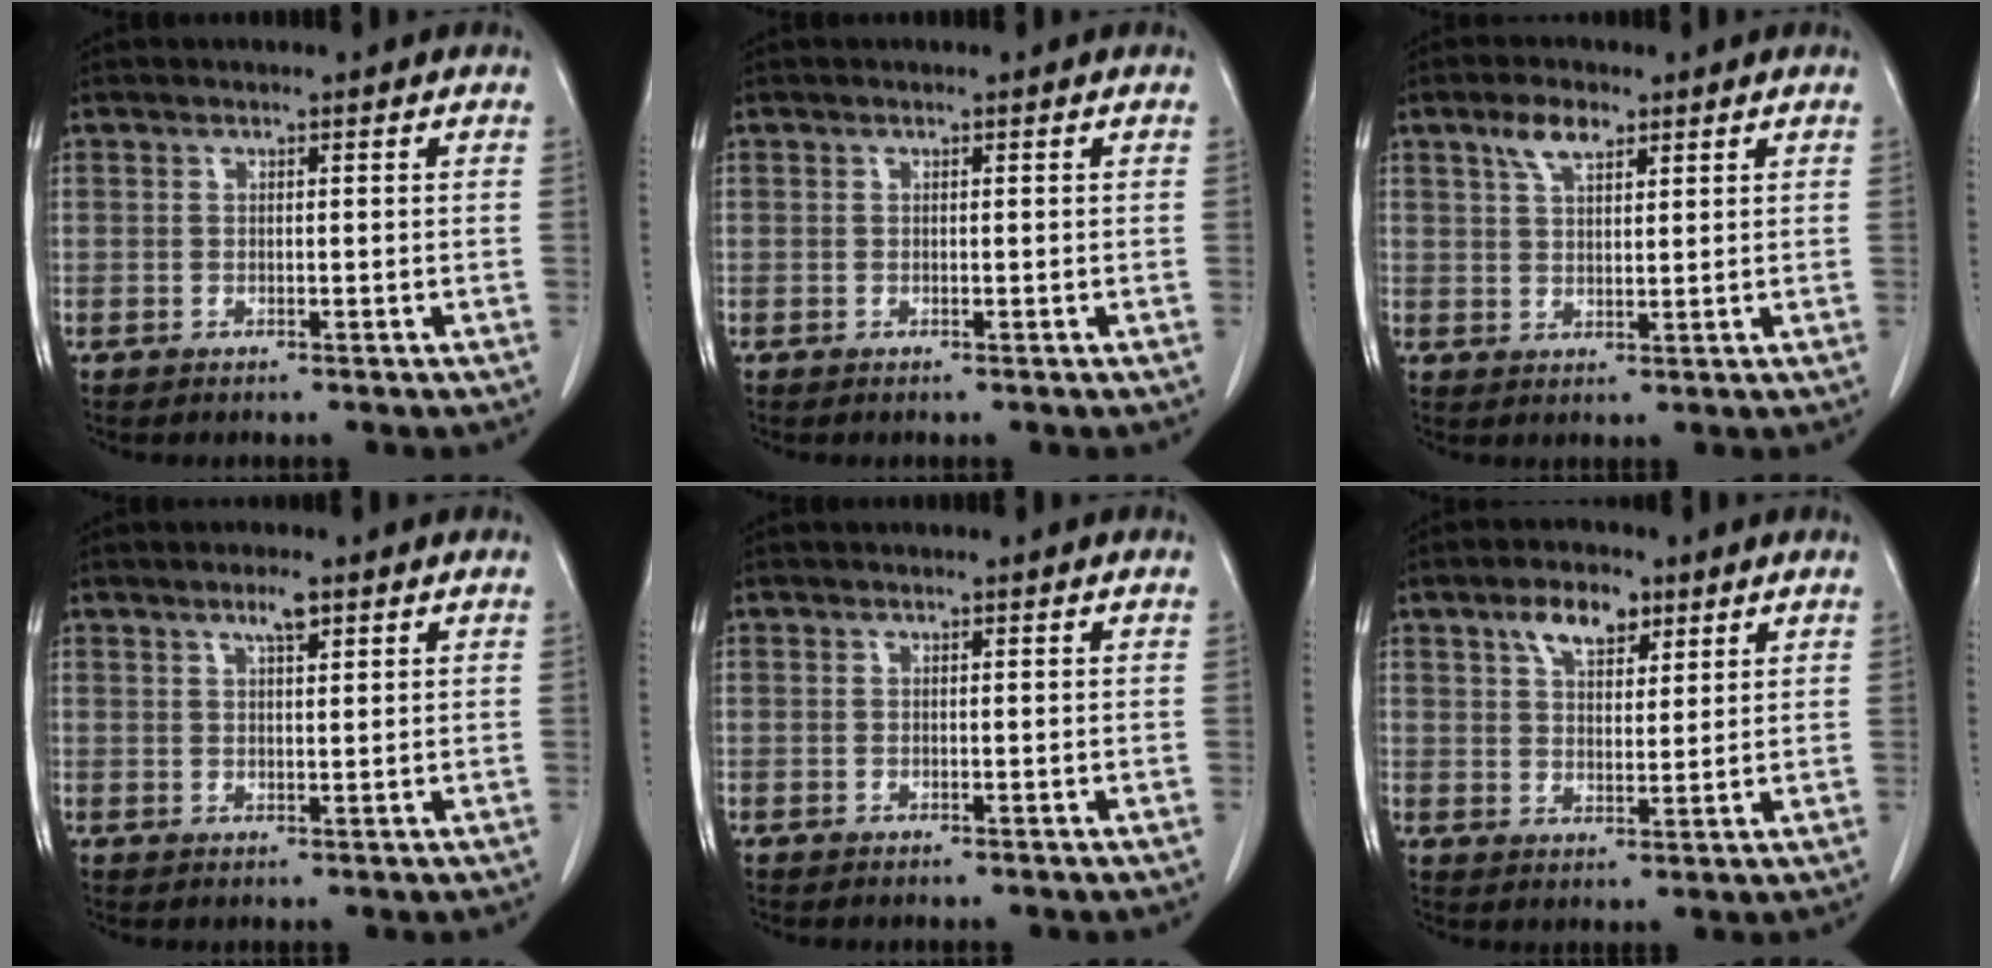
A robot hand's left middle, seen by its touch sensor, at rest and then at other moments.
{"total": 0.0}
{"total": 4.3, "force": [2.7, 1.8, 2.8], "torque": [-0.058, 0.009, 0.054]}
{"total": 2.7, "force": [1.7, 0.5, 2.0], "torque": [-0.038, 0.003, 0.030]}
{"total": 0.0}
{"total": 6.1, "force": [3.6, 3.1, 3.8], "torque": [-0.066, 0.012, 0.063]}